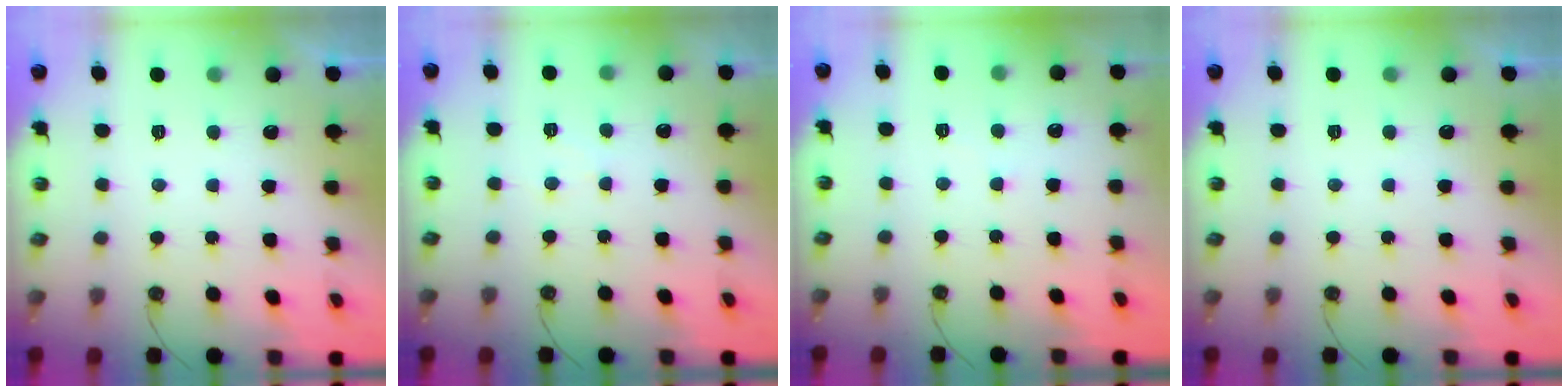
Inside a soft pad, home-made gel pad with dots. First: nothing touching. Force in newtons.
{"total": 4.3, "press": 4.2, "slide": 0.7}
{"total": 4.2, "press": 4.2, "slide": 0.6}
{"total": 0.0}